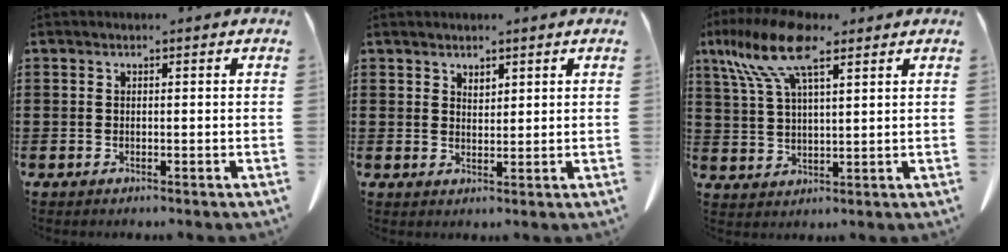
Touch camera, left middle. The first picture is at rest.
{"total": 1.7, "force": [1.6, 0.5, 0.3], "torque": [-0.007, 0.002, 0.031]}
{"total": 11.1, "force": [6.8, 3.5, 8.0], "torque": [-0.185, -0.009, 0.120]}